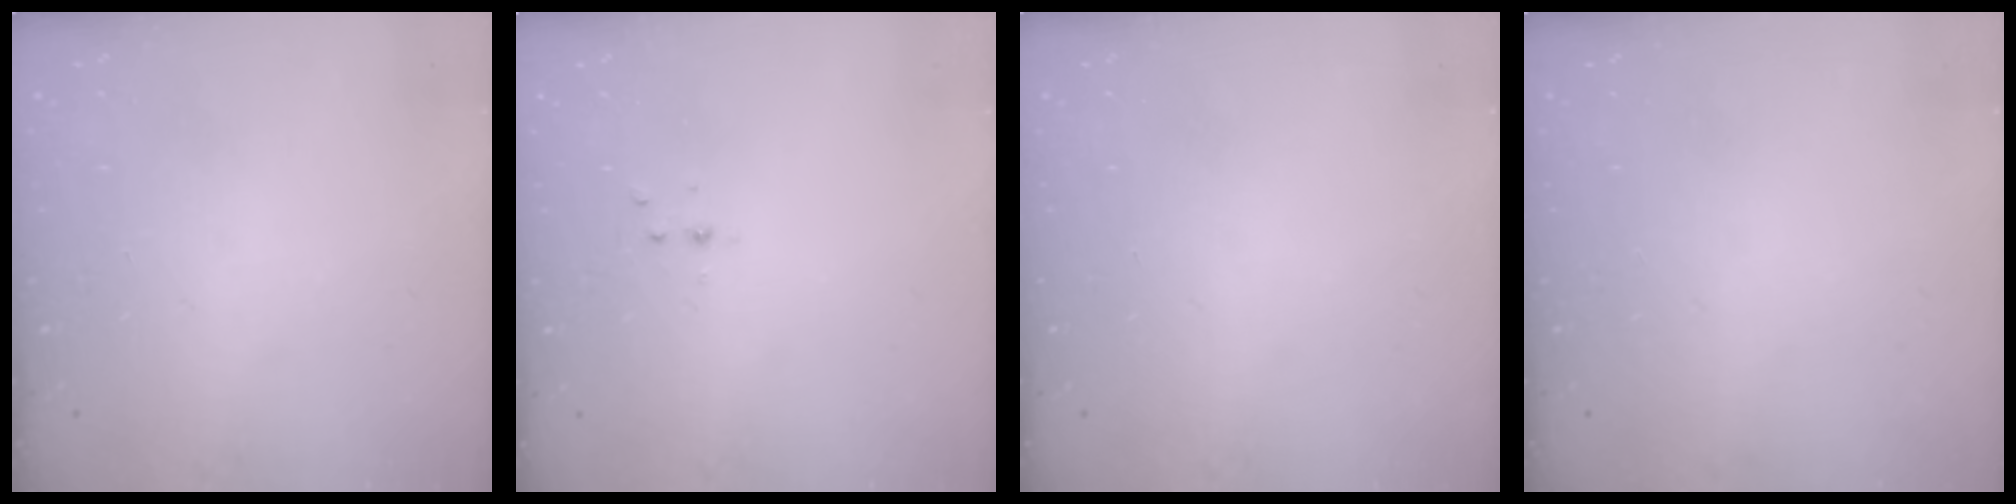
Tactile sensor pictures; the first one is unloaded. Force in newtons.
{"total": 3.0, "press": 2.6, "slide": 1.5}
{"total": 0.0}
{"total": 0.0}